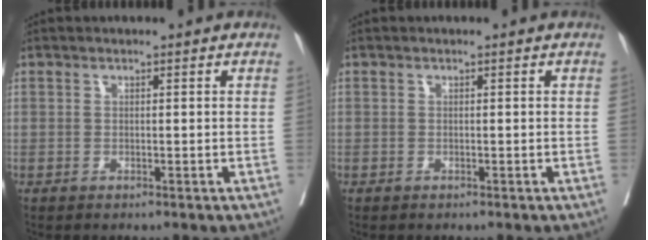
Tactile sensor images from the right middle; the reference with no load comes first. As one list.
[{"total": 0.0}]